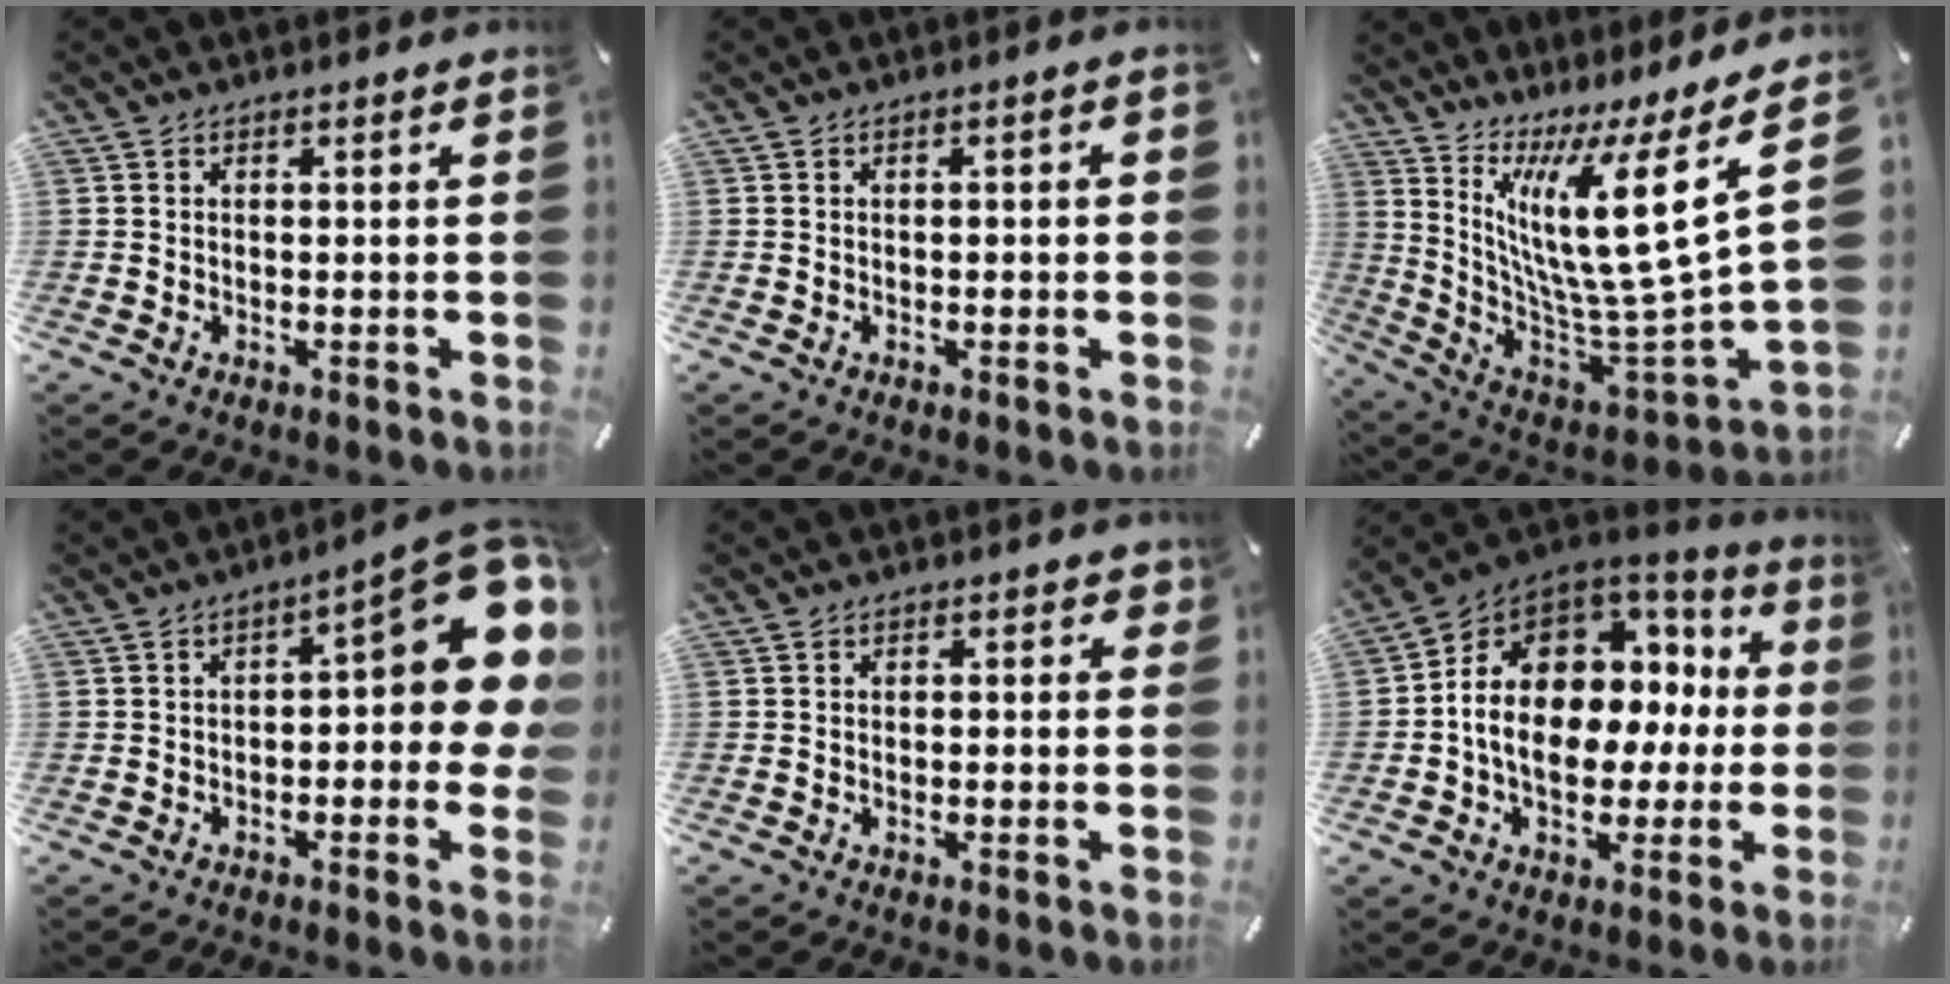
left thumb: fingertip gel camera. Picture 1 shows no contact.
{"total": 1.1, "force": [-0.2, 0.4, 1.0], "torque": [-0.017, 0.001, -0.004]}
{"total": 22.0, "force": [8.5, 4.5, 19.8], "torque": [-0.356, -0.085, 0.134]}
{"total": 17.2, "force": [5.5, 6.6, 14.9], "torque": [-0.177, -0.040, 0.091]}
{"total": 1.1, "force": [0.1, 0.9, 0.6], "torque": [0.004, 0.000, -0.003]}
{"total": 14.9, "force": [0.4, 11.6, 9.3], "torque": [-0.156, -0.008, 0.008]}